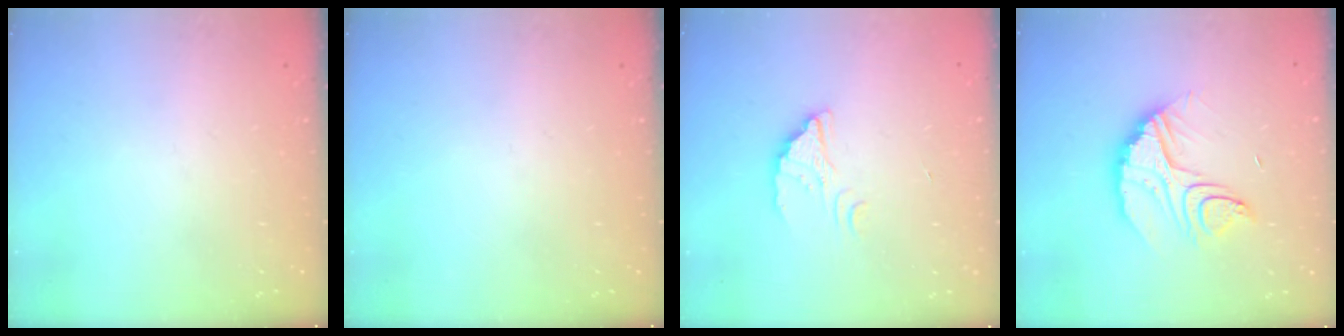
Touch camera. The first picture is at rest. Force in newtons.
{"total": 0.0}
{"total": 2.1, "press": 2.1, "slide": 0.2}
{"total": 11.5, "press": 11.5, "slide": 0.8}